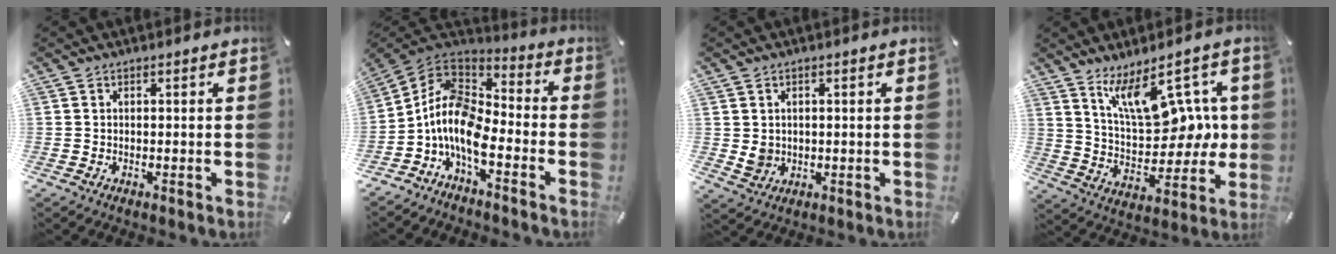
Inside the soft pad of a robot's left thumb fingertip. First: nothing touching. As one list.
[{"total": 11.0, "force": [-5.8, 6.0, 7.2], "torque": [-0.171, 0.001, -0.116]}, {"total": 3.5, "force": [0.7, 3.3, 0.9], "torque": [-0.004, -0.001, 0.013]}, {"total": 16.3, "force": [8.7, 8.7, 10.6], "torque": [-0.174, -0.037, 0.159]}]